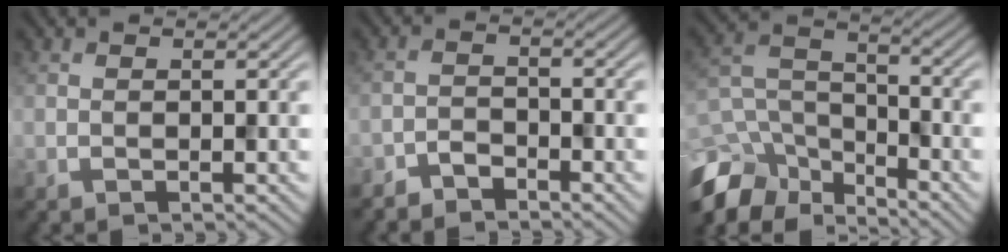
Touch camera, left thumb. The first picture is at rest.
{"total": 2.6, "force": [-2.4, 0.8, 0.6], "torque": [-0.008, 0.002, -0.055]}
{"total": 11.0, "force": [-8.4, 5.2, 4.8], "torque": [-0.128, -0.014, -0.158]}